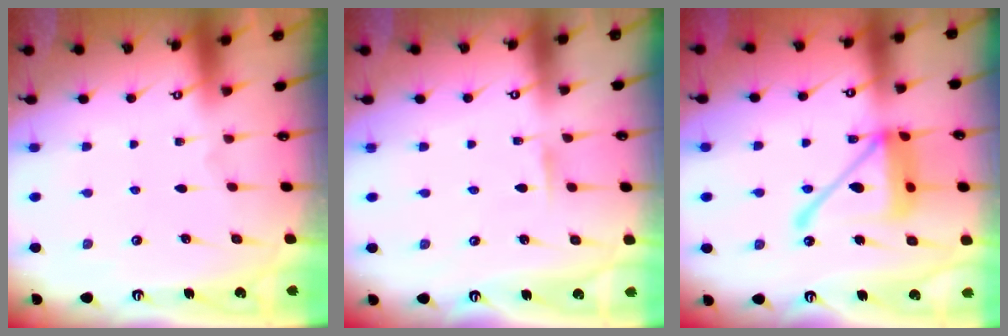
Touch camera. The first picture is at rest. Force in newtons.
{"total": 2.7, "press": 2.7, "slide": 0.3}
{"total": 17.8, "press": 17.7, "slide": 1.8}